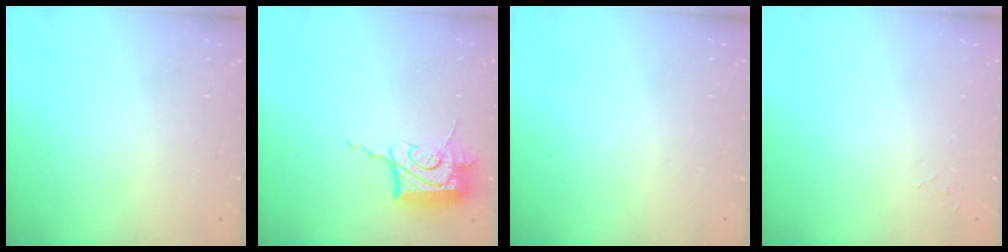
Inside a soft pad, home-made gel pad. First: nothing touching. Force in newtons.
{"total": 17.2, "press": 17.1, "slide": 0.7}
{"total": 0.0}
{"total": 5.2, "press": 5.2, "slide": 0.4}